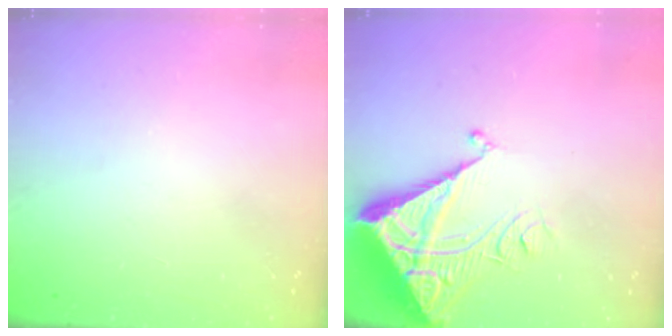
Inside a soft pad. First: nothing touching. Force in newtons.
{"total": 7.4, "press": 7.3, "slide": 0.8}